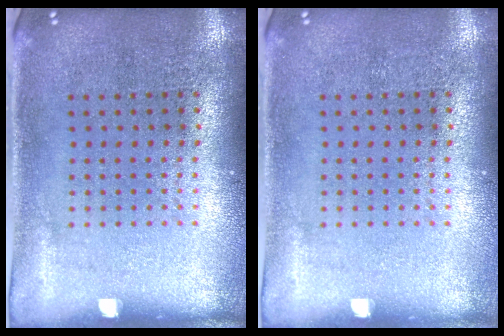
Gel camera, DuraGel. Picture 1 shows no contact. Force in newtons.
{"total": 0.0}